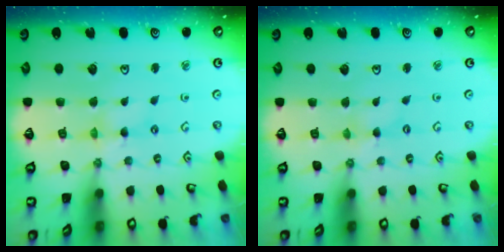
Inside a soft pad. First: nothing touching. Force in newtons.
{"total": 0.0}